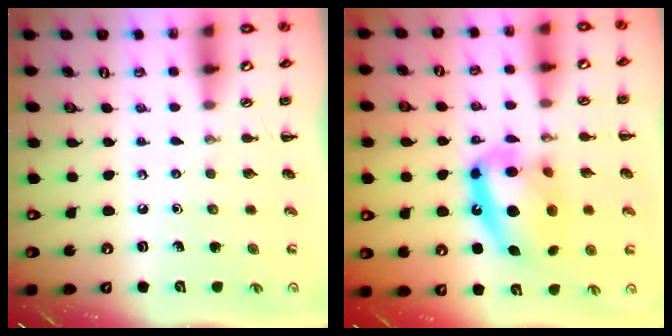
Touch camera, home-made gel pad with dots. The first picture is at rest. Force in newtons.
{"total": 16.8, "press": 16.2, "slide": 4.4}